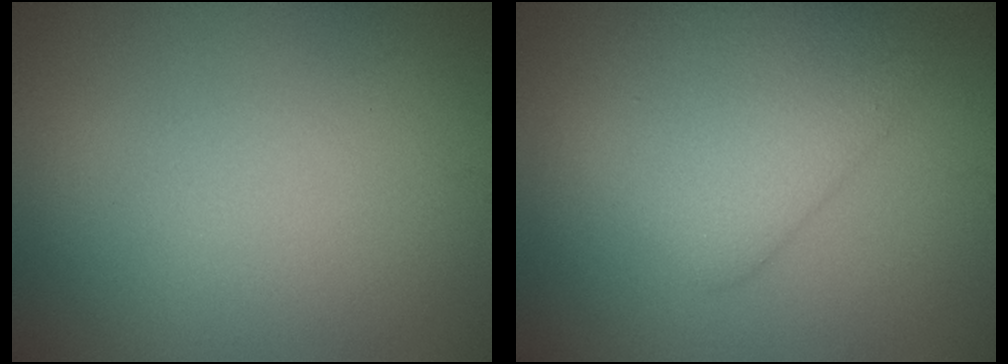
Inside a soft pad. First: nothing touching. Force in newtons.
{"total": 5.6, "press": 5.6, "slide": 0.0}